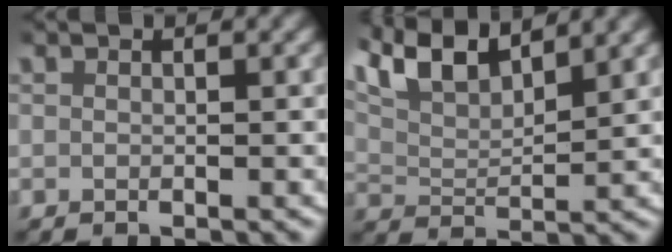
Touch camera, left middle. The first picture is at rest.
{"total": 8.6, "force": [5.0, 5.1, 4.8], "torque": [-0.122, 0.001, 0.081]}